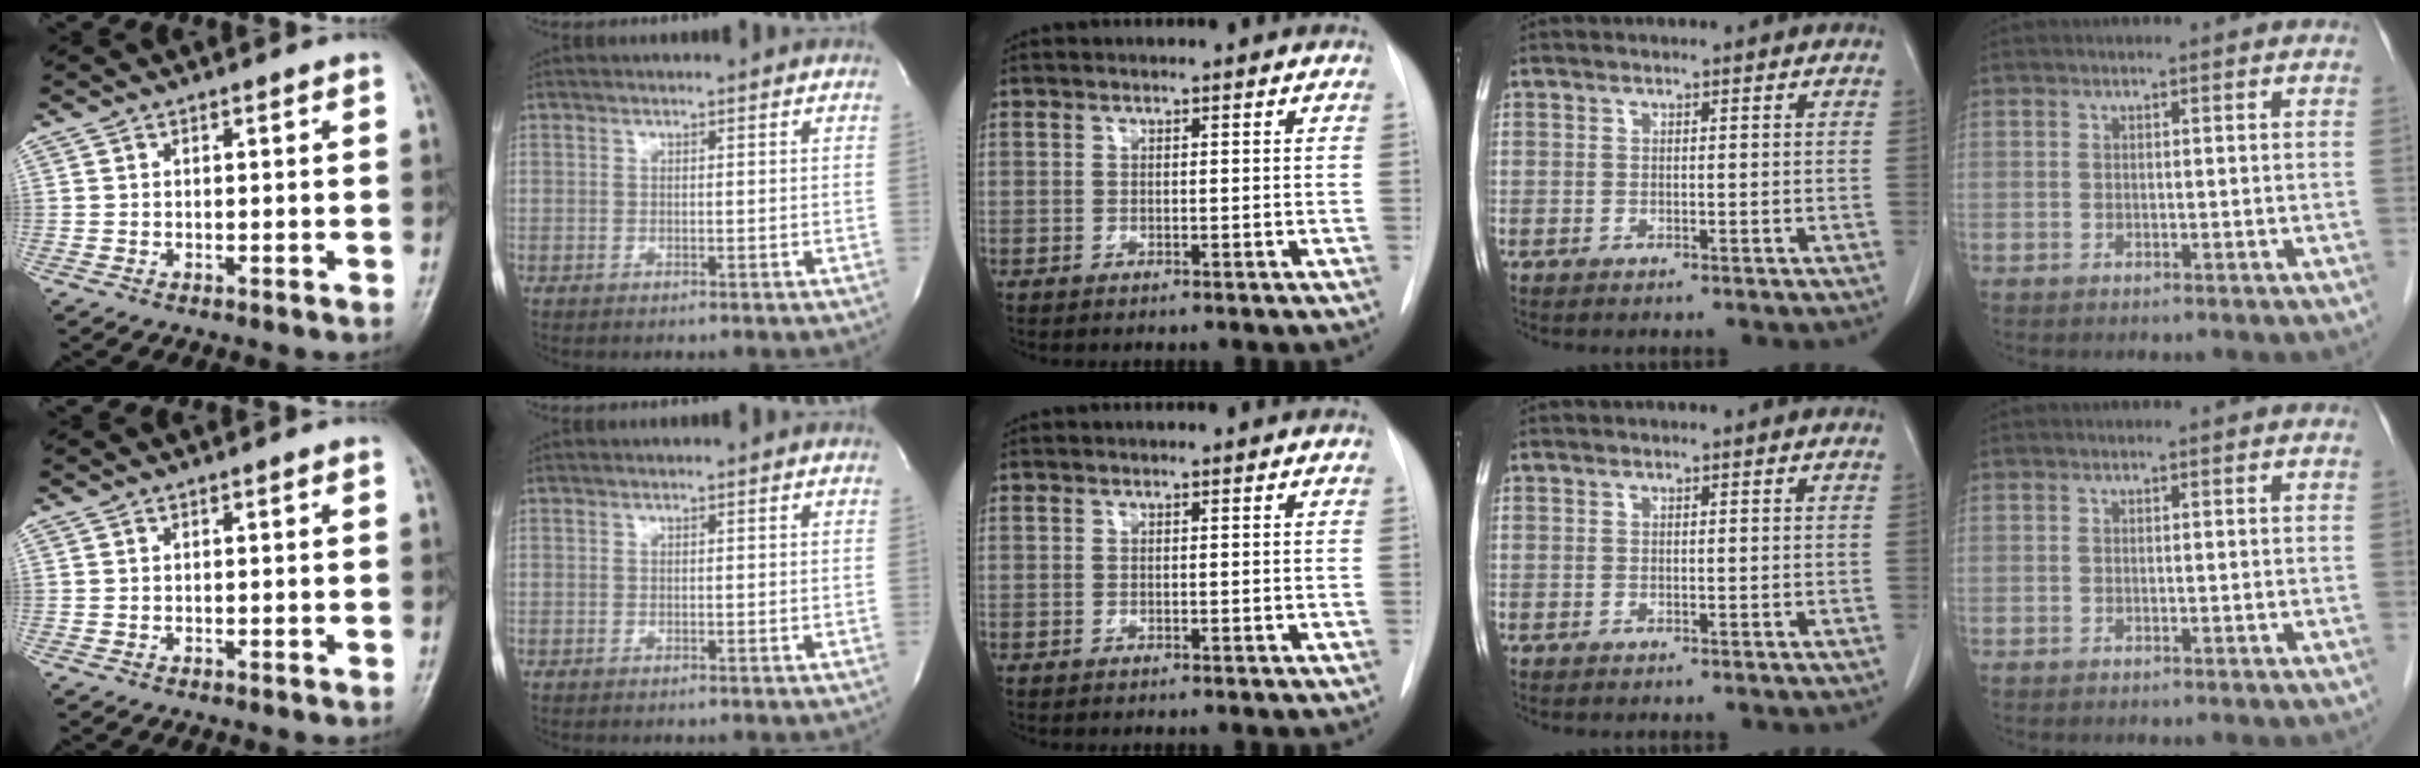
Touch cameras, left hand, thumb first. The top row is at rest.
{}